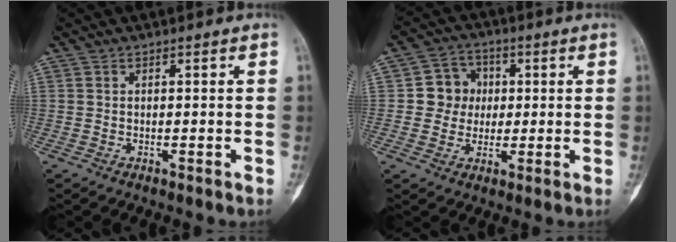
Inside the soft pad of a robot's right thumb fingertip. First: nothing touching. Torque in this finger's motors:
{"motor_torque": [0.64, 0.64, 0.05, -0.35, 0.04]}